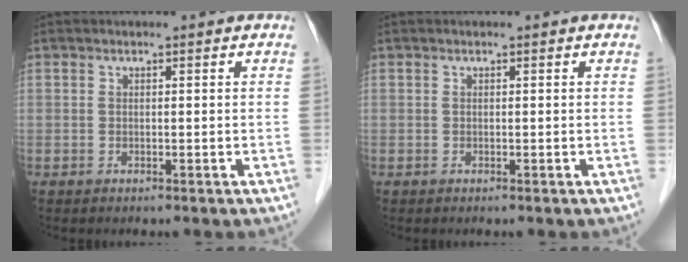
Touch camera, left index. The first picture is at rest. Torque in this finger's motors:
{"motor_torque": [0.00, 0.00, 0.00, 0.00]}